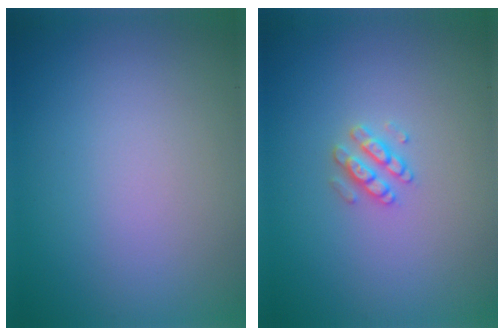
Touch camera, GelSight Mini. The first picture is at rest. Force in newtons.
{"total": 1.9, "press": 1.9, "slide": 0.3}